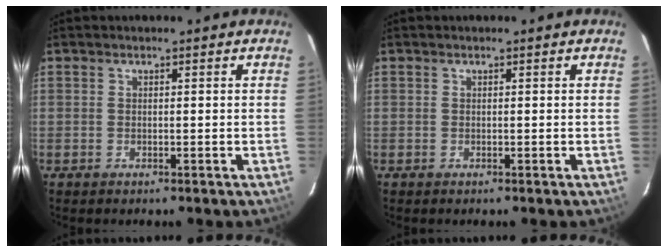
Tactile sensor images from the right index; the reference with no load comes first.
{"total": 0.0}